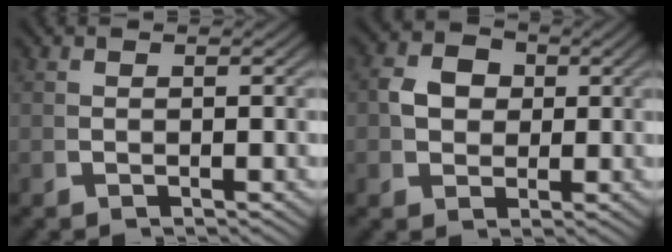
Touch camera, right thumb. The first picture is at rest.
{"total": 4.3, "force": [0.9, 3.4, 2.5], "torque": [-0.055, -0.013, 0.024]}